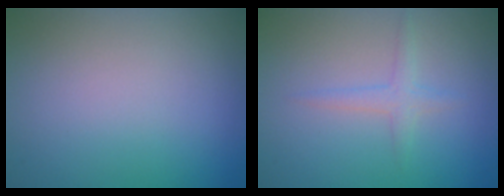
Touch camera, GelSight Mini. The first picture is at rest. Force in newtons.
{"total": 1.5, "press": 1.5, "slide": 0.1}